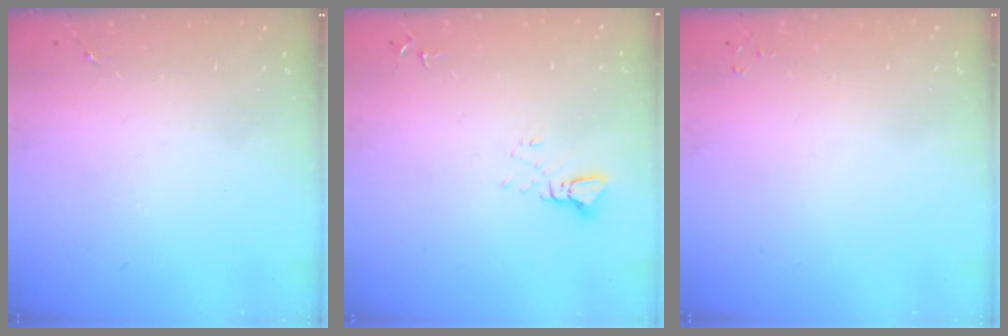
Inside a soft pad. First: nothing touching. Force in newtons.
{"total": 2.7, "press": 2.7, "slide": 0.1}
{"total": 2.2, "press": 2.2, "slide": 0.2}